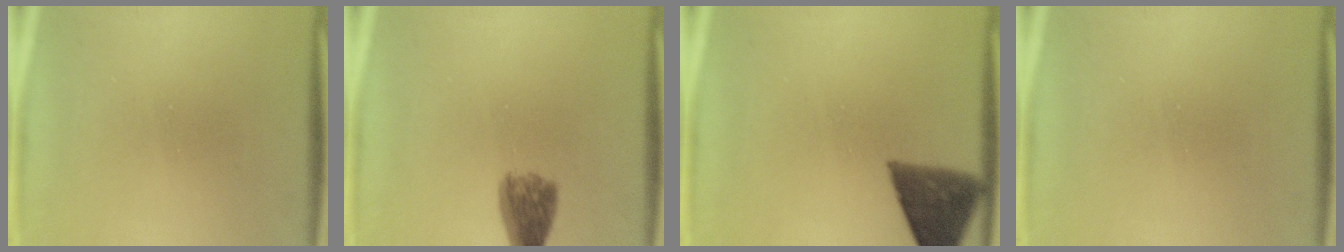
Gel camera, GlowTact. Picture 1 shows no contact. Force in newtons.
{"total": 4.6}
{"total": 9.7}
{"total": 0.0}